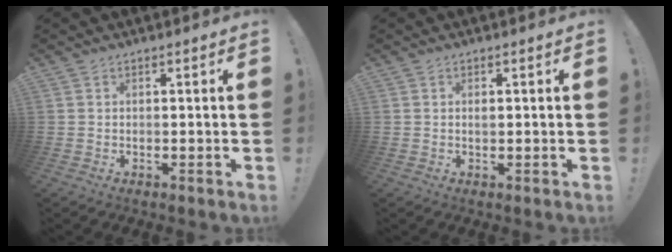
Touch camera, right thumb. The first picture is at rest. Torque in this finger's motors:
{"motor_torque": [-0.11, -0.03, 0.00, 0.11, 0.00]}